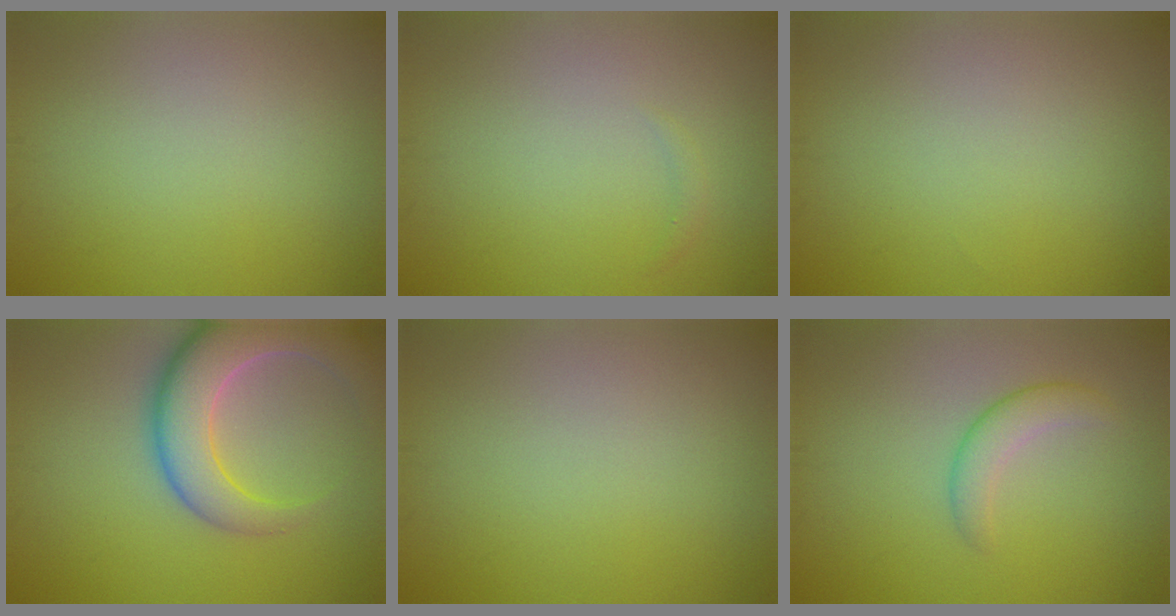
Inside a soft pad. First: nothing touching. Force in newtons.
{"total": 0.5, "press": 0.5, "slide": 0.0}
{"total": 0.0}
{"total": 8.4, "press": 8.3, "slide": 0.9}
{"total": 0.0}
{"total": 2.4, "press": 2.4, "slide": 0.1}